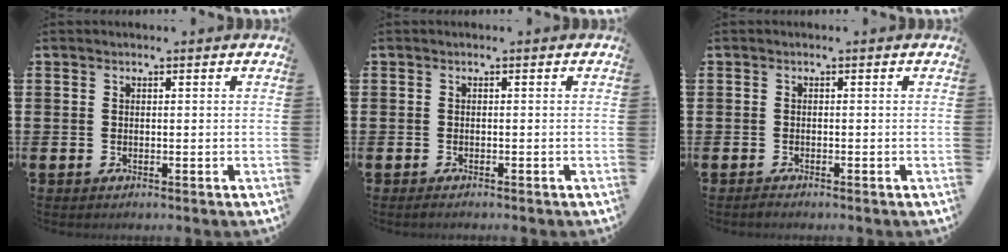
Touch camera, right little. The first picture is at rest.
{"total": 0.5, "force": [-0.4, 0.0, 0.3], "torque": [-0.005, -0.002, -0.008]}
{"total": 0.5, "force": [-0.5, 0.1, 0.2], "torque": [-0.005, -0.002, -0.009]}